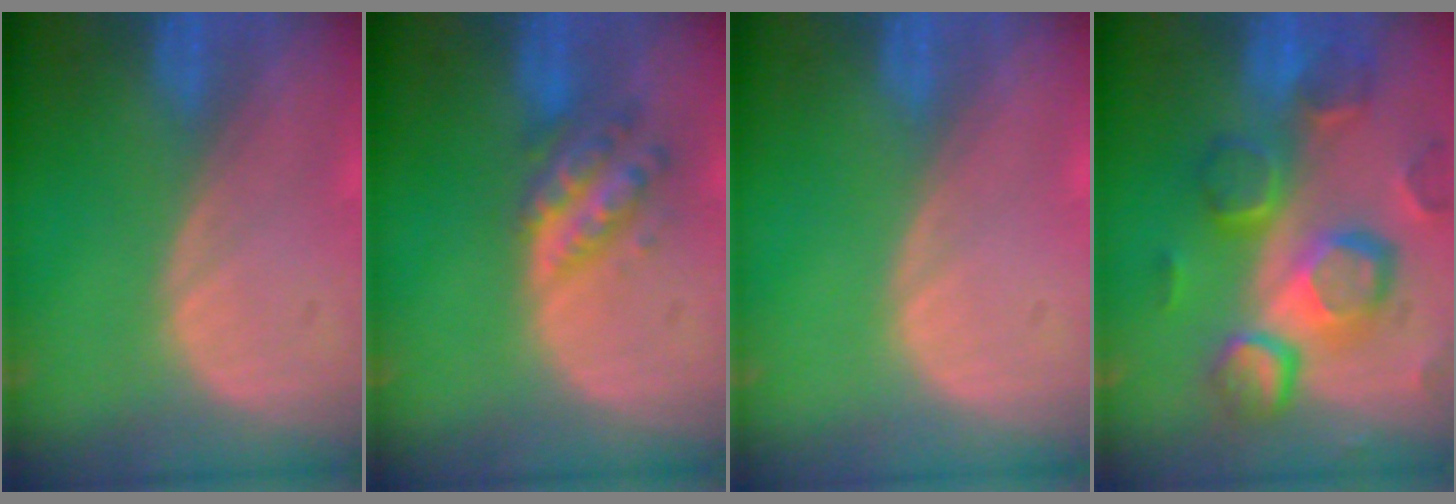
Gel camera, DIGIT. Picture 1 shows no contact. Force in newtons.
{"total": 5.3, "press": 5.2, "slide": 0.4}
{"total": 0.0}
{"total": 12.2, "press": 10.7, "slide": 6.0}